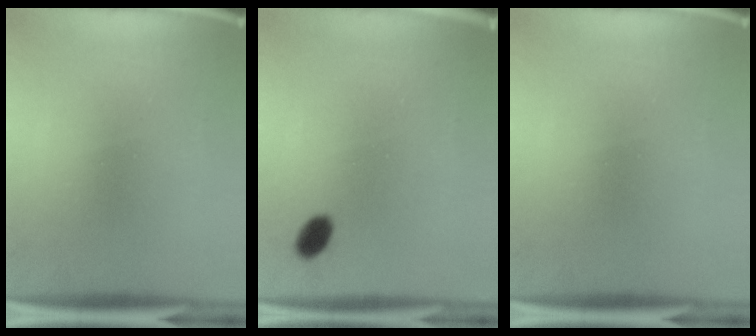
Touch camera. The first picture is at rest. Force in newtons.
{"total": 3.3}
{"total": 0.0}